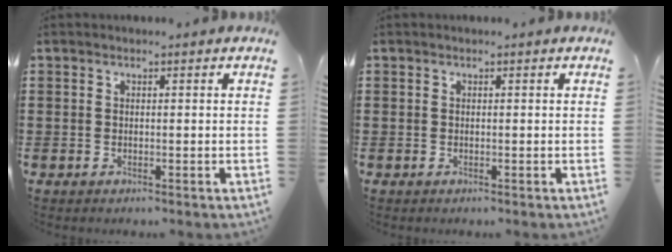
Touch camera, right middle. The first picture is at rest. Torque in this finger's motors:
{"motor_torque": [0.19, -0.19, -0.02, 0.00]}